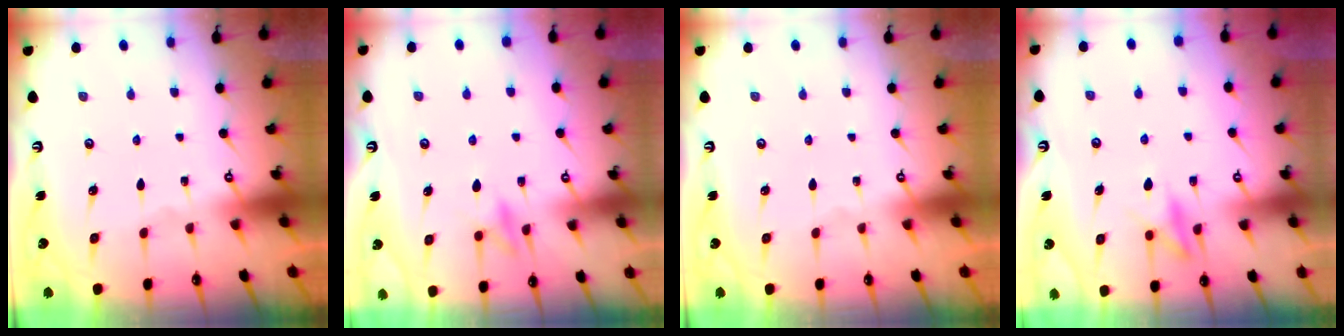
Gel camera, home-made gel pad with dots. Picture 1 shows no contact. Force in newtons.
{"total": 9.9, "press": 9.9, "slide": 0.9}
{"total": 0.0}
{"total": 11.0, "press": 11.0, "slide": 0.2}